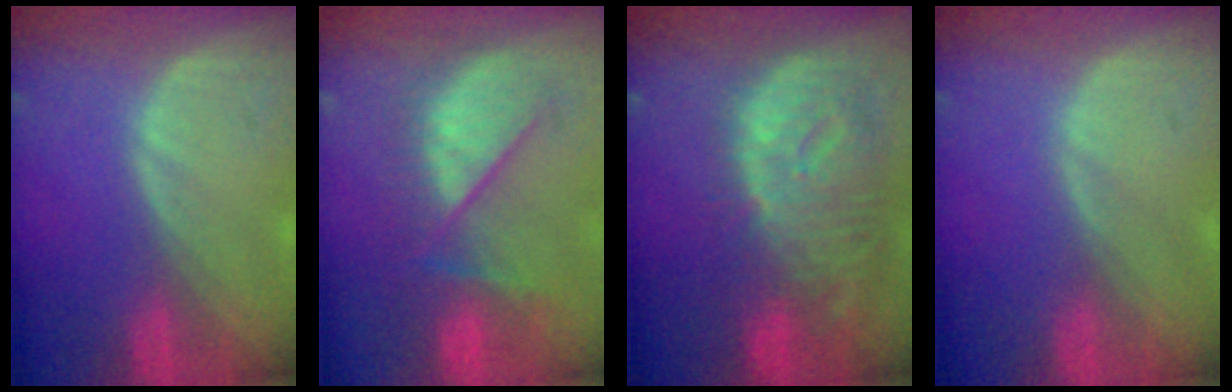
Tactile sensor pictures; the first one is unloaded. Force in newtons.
{"total": 8.4, "press": 8.4, "slide": 0.6}
{"total": 12.5, "press": 10.8, "slide": 6.3}
{"total": 0.0}